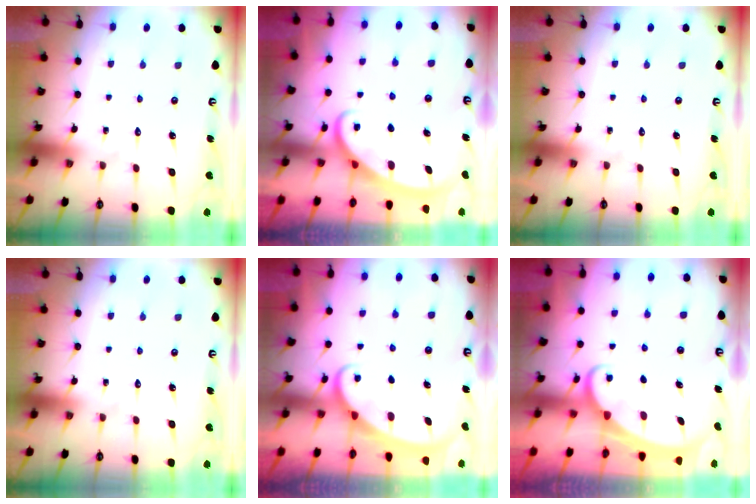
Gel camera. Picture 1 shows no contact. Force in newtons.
{"total": 2.7, "press": 2.7, "slide": 0.4}
{"total": 0.0}
{"total": 0.0}
{"total": 2.2, "press": 2.2, "slide": 0.3}
{"total": 1.9, "press": 1.9, "slide": 0.3}